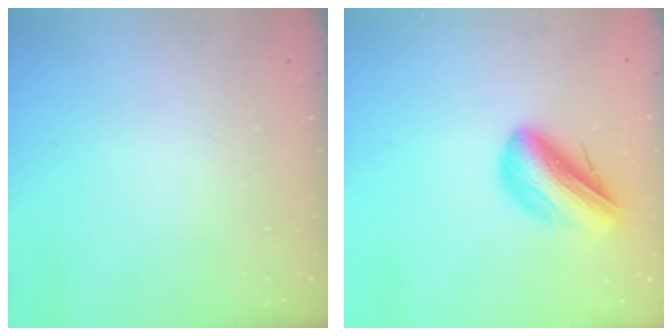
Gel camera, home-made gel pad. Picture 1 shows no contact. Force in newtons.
{"total": 14.0, "press": 13.6, "slide": 3.3}